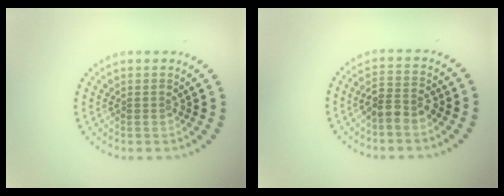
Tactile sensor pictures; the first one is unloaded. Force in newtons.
{"total": 2.6, "press": 2.4, "slide": 0.9}